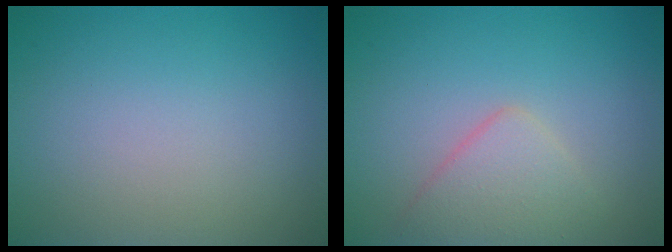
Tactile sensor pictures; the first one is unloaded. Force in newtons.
{"total": 2.9, "press": 2.9, "slide": 0.1}